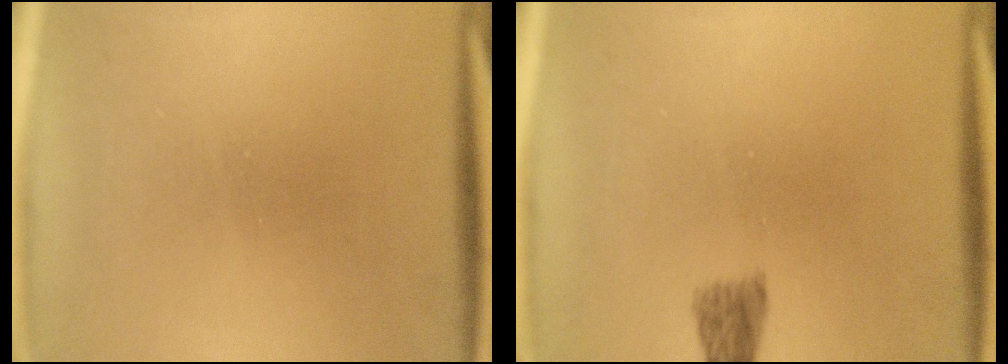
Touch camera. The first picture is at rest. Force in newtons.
{"total": 3.3}